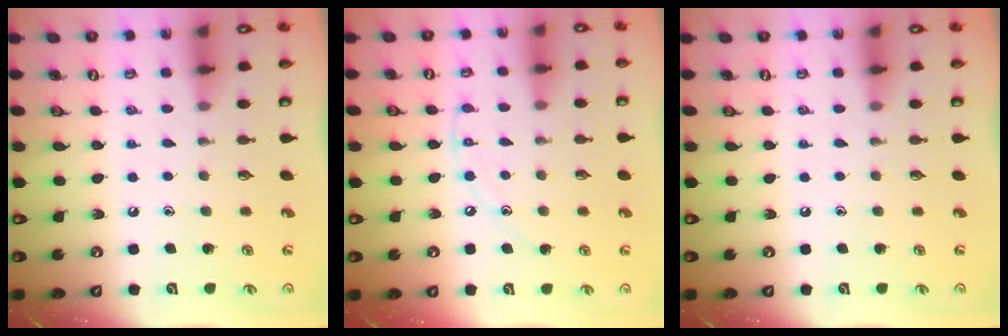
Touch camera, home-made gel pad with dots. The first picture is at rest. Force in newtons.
{"total": 8.0, "press": 8.0, "slide": 0.8}
{"total": 0.0}